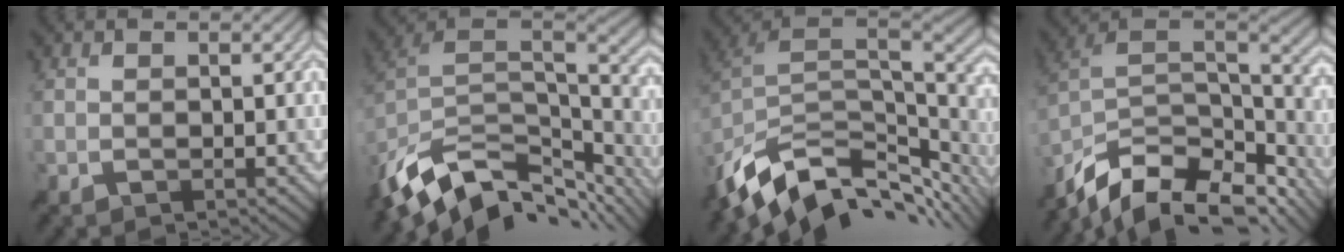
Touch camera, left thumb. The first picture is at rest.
{"total": 13.7, "force": [-8.1, 6.8, 8.7], "torque": [-0.214, -0.014, -0.133]}
{"total": 13.1, "force": [-7.0, 6.8, 8.8], "torque": [-0.212, -0.018, -0.121]}
{"total": 15.0, "force": [-10.3, 6.9, 8.5], "torque": [-0.215, -0.019, -0.164]}